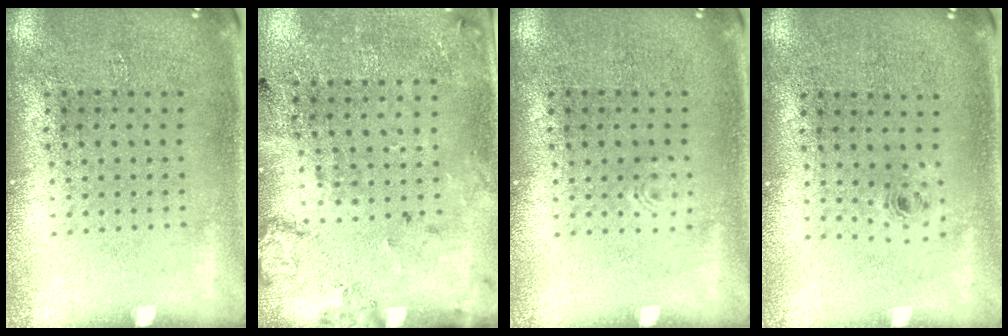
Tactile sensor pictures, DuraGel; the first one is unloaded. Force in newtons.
{"total": 2.2, "press": 1.3, "slide": 1.7}
{"total": 0.5, "press": 0.5, "slide": 0.1}
{"total": 0.6, "press": 0.3, "slide": 0.6}